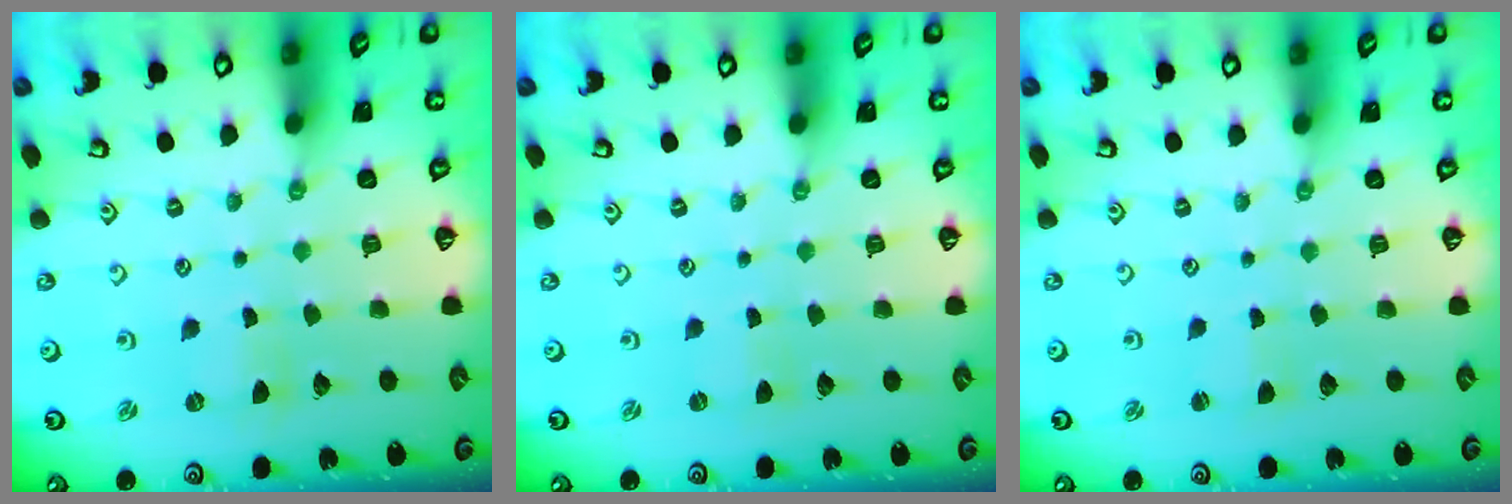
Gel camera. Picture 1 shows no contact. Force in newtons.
{"total": 0.0}
{"total": 1.5, "press": 1.5, "slide": 0.3}